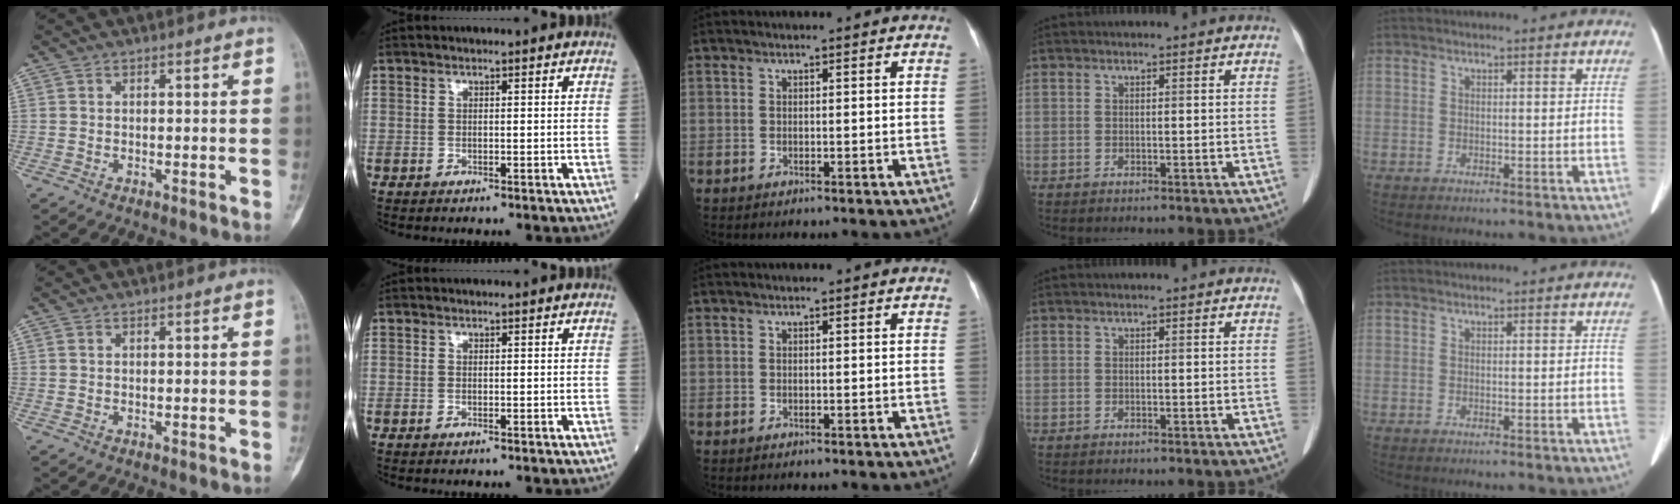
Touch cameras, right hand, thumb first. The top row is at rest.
{}